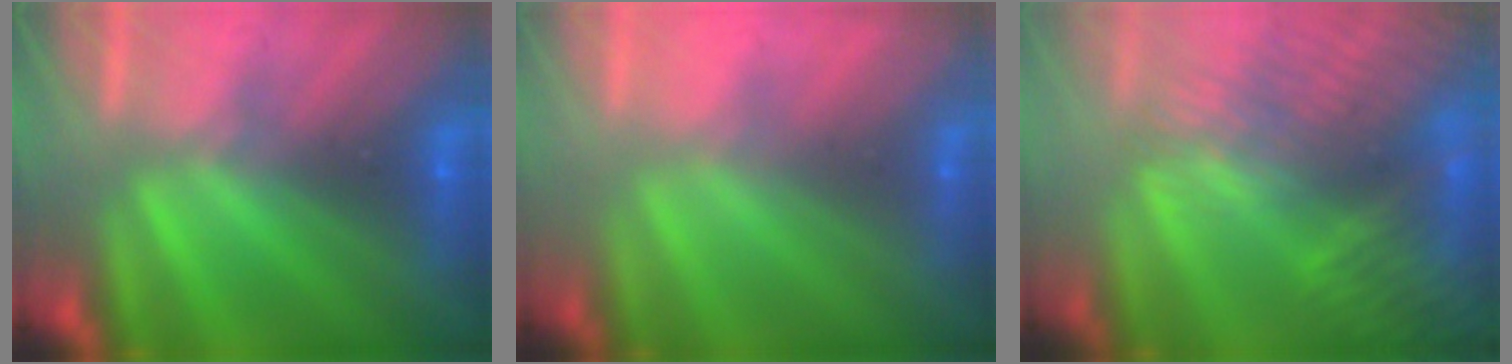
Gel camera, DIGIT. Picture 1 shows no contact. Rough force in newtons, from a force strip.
{"total": 2.1}
{"total": 6.9}